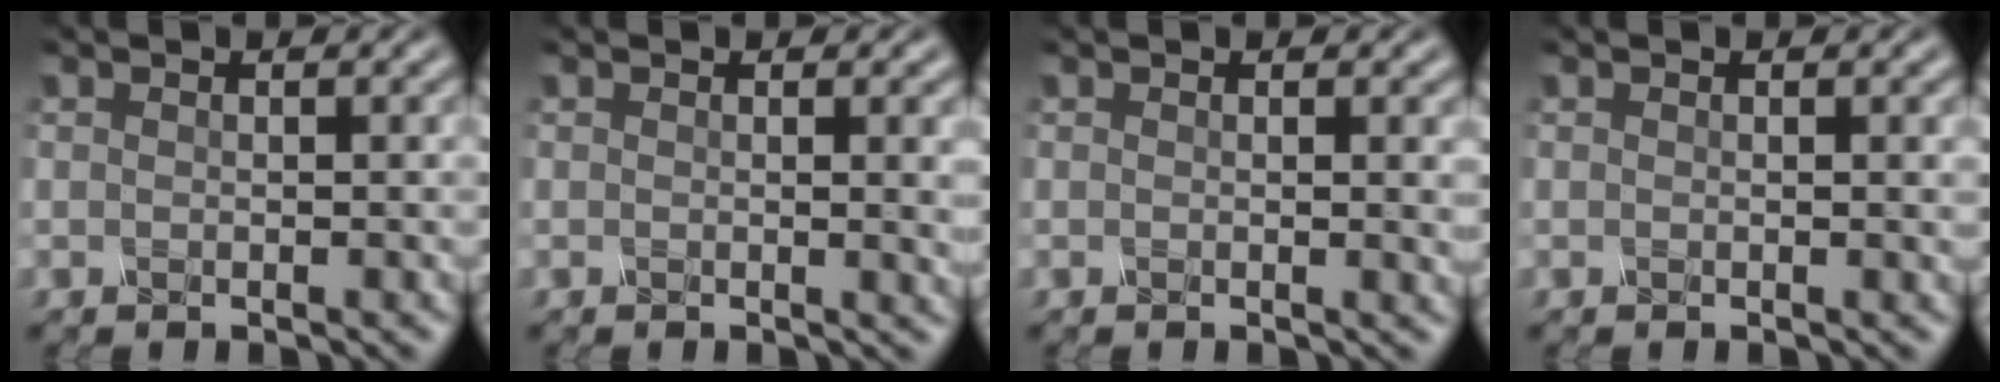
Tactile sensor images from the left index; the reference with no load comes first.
{"total": 2.9, "force": [0.3, 1.0, 2.7], "torque": [-0.023, 0.000, 0.000]}
{"total": 1.7, "force": [0.2, 0.5, 1.6], "torque": [-0.013, 0.000, -0.003]}
{"total": 1.0, "force": [0.1, 0.3, 1.0], "torque": [-0.008, 0.002, -0.002]}